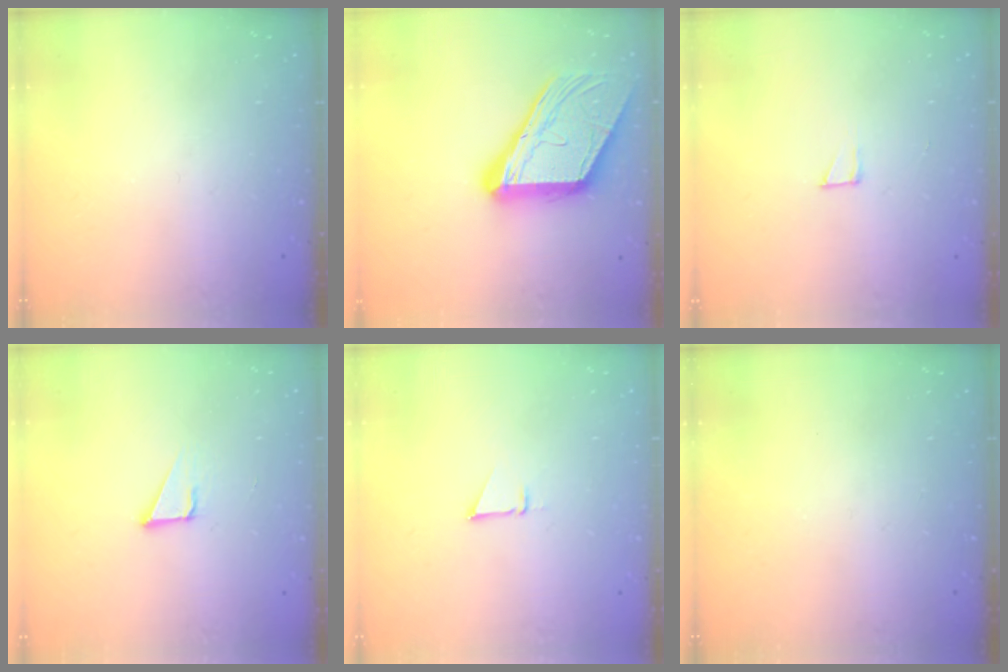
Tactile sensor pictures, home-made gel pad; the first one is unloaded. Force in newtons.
{"total": 17.8, "press": 17.7, "slide": 1.8}
{"total": 2.3, "press": 2.3, "slide": 0.2}
{"total": 2.1, "press": 2.1, "slide": 0.0}
{"total": 1.9, "press": 1.9, "slide": 0.0}
{"total": 0.0}